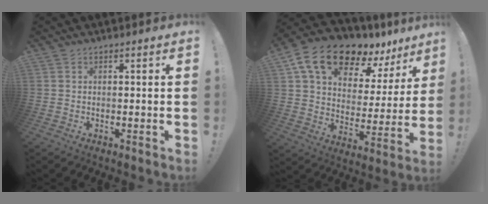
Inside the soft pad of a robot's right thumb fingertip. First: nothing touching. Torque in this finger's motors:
{"motor_torque": [0.63, 2.53, 0.49, -0.05, 0.15]}